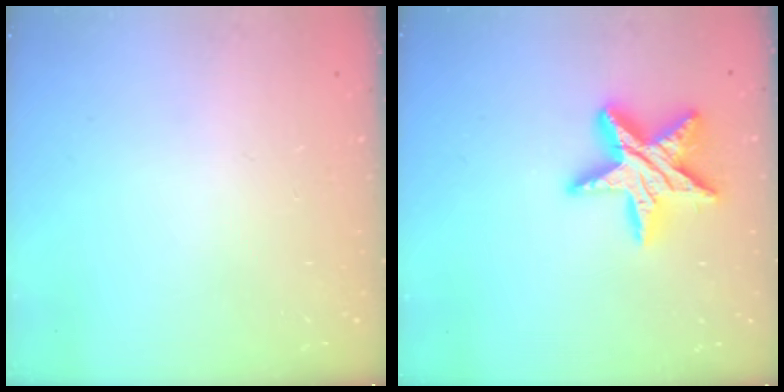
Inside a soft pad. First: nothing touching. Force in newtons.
{"total": 17.4, "press": 17.3, "slide": 1.1}